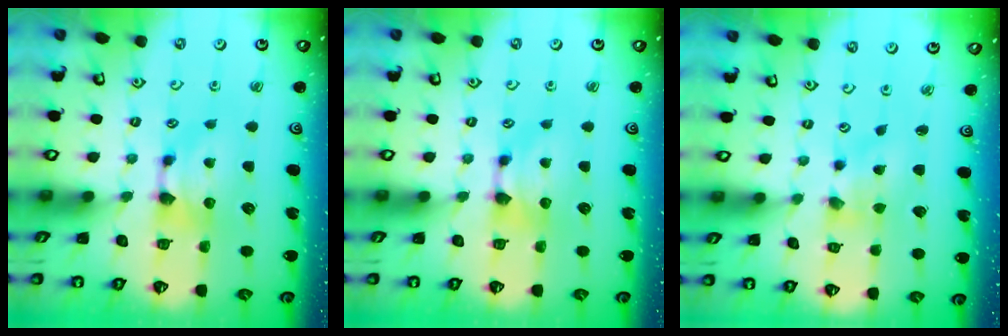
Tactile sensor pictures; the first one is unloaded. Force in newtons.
{"total": 0.0}
{"total": 1.8, "press": 1.6, "slide": 0.9}